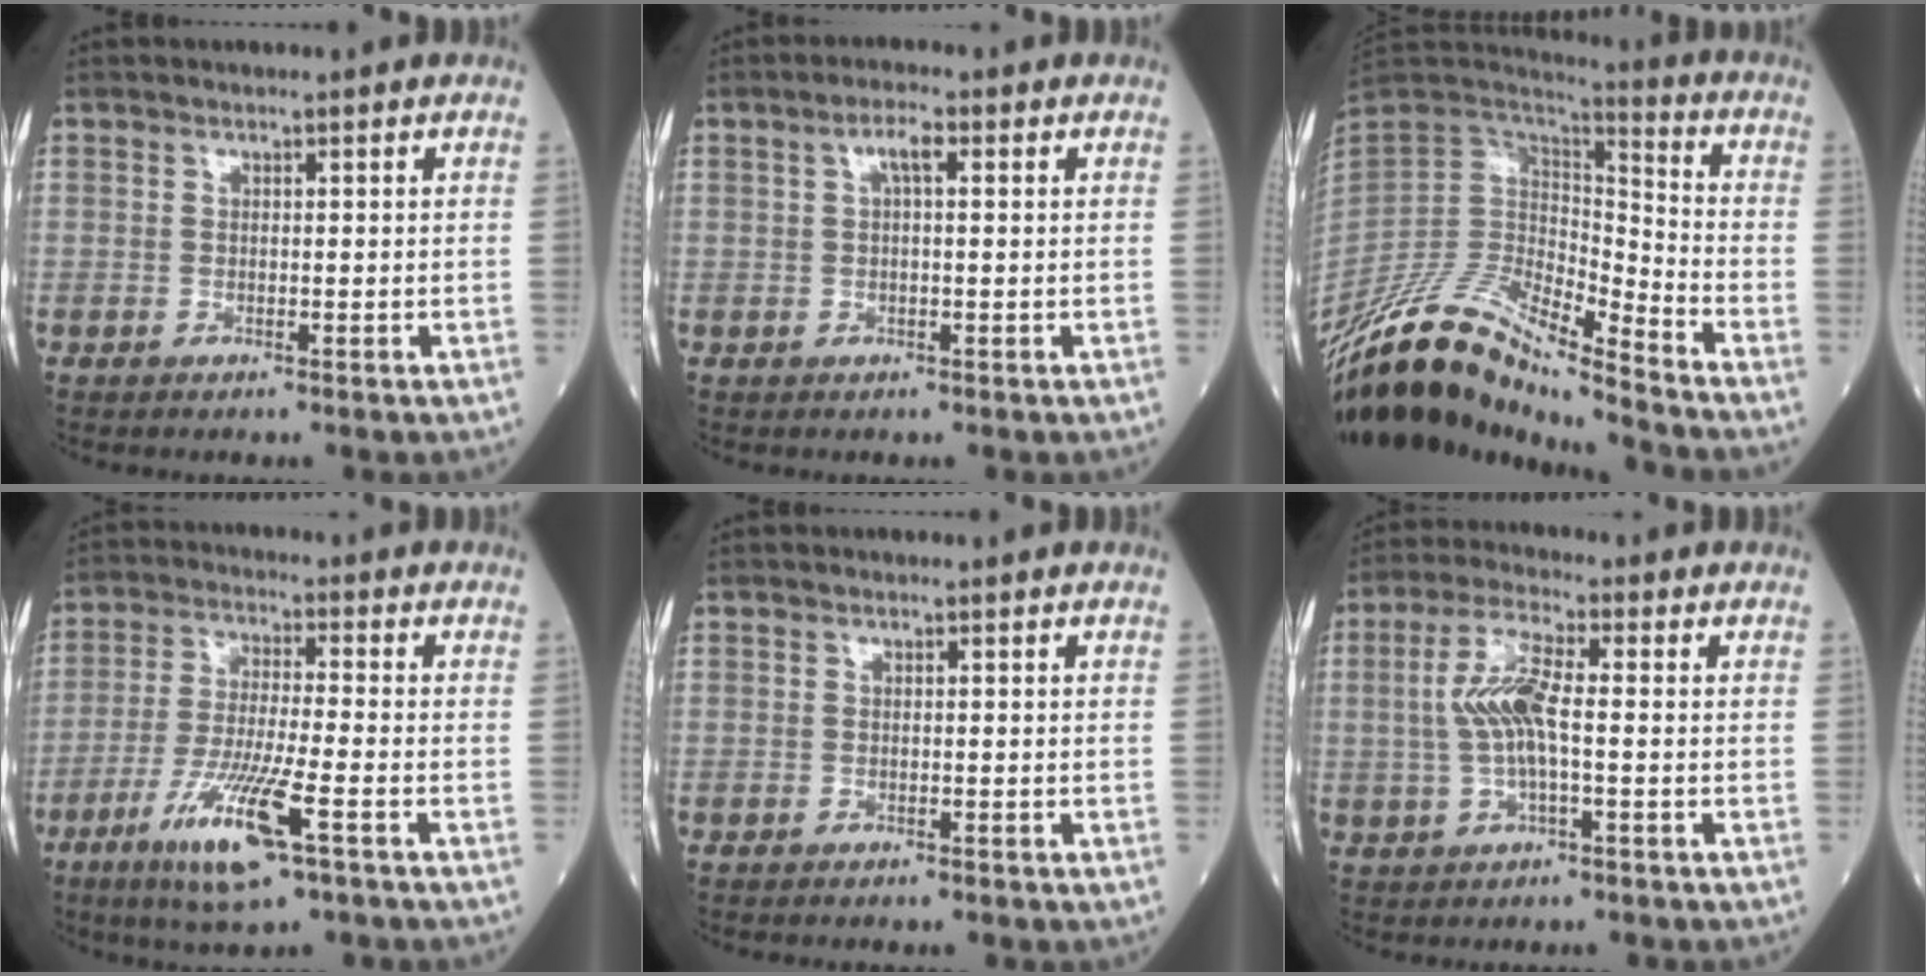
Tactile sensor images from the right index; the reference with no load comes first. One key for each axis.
{"total": 2.7, "fx": 0.8, "fy": 0.7, "fz": 2.5, "tx": -0.051, "ty": 0.010, "tz": 0.014}
{"total": 19.5, "fx": -17.1, "fy": 2.6, "fz": 9.1, "tx": -0.191, "ty": 0.018, "tz": -0.319}
{"total": 11.5, "fx": -6.0, "fy": 0.8, "fz": 9.8, "tx": -0.196, "ty": -0.024, "tz": -0.109}
{"total": 0.8, "fx": -0.7, "fy": 0.2, "fz": 0.3, "tx": -0.011, "ty": -0.003, "tz": -0.008}
{"total": 7.1, "fx": -0.2, "fy": 1.7, "fz": 6.9, "tx": -0.153, "ty": 0.012, "tz": -0.005}